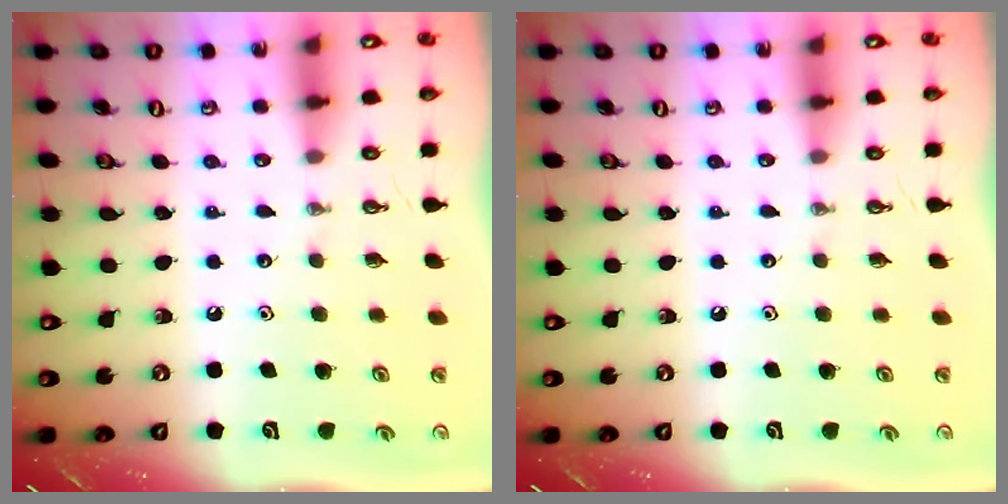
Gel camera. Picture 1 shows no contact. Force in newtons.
{"total": 0.0}